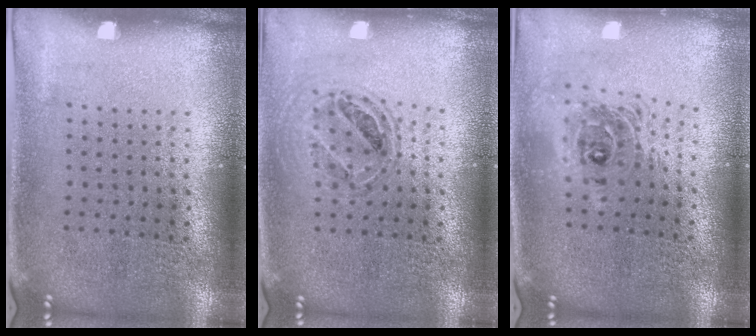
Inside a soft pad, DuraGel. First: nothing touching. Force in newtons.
{"total": 0.9, "press": 0.9, "slide": 0.1}
{"total": 2.0, "press": 1.5, "slide": 1.3}